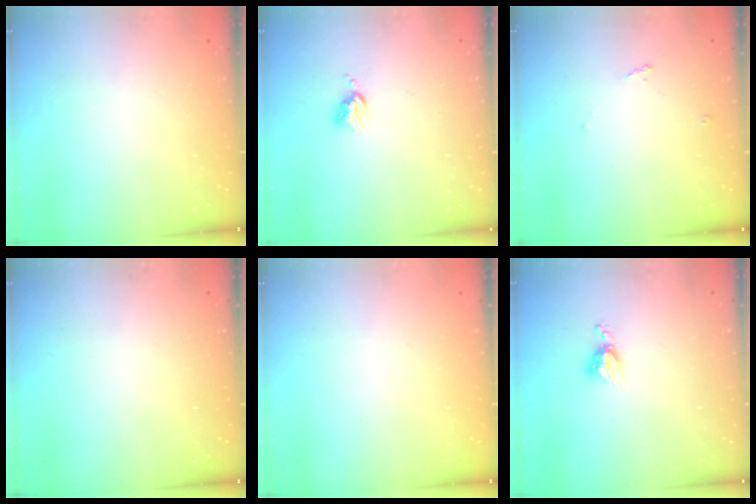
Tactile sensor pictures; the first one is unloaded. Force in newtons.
{"total": 3.9, "press": 3.9, "slide": 0.5}
{"total": 4.7, "press": 4.7, "slide": 0.6}
{"total": 0.0}
{"total": 0.0}
{"total": 4.7, "press": 4.7, "slide": 0.5}